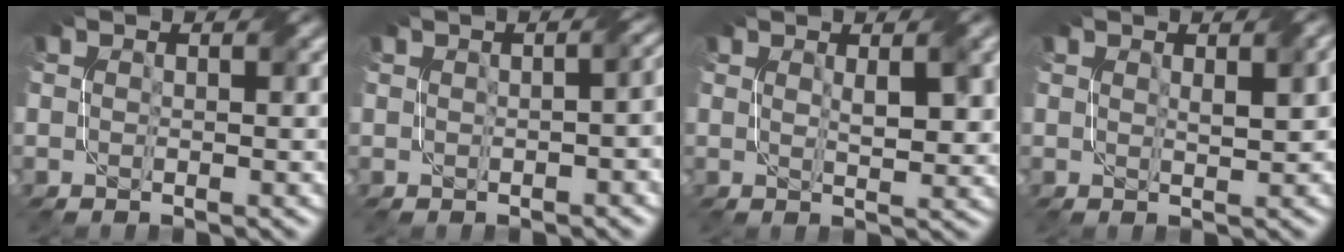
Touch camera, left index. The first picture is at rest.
{"total": 4.4, "force": [-0.2, 2.3, 3.7], "torque": [-0.018, 0.007, 0.004]}
{"total": 3.1, "force": [1.2, 0.7, 2.8], "torque": [-0.040, 0.005, 0.027]}
{"total": 2.2, "force": [0.9, 0.6, 2.0], "torque": [-0.025, 0.008, 0.023]}